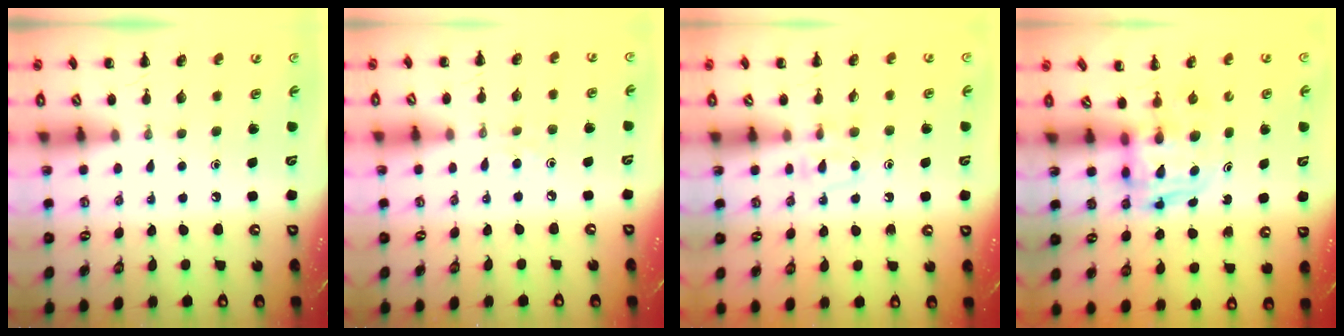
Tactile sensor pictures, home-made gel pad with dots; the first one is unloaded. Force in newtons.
{"total": 5.3, "press": 5.0, "slide": 1.7}
{"total": 6.2, "press": 5.9, "slide": 1.8}
{"total": 2.6, "press": 2.6, "slide": 0.2}